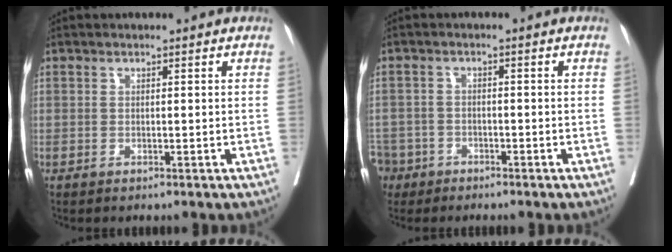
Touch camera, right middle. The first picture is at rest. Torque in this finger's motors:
{"motor_torque": [1.19, -0.44, 1.05, 0.21]}